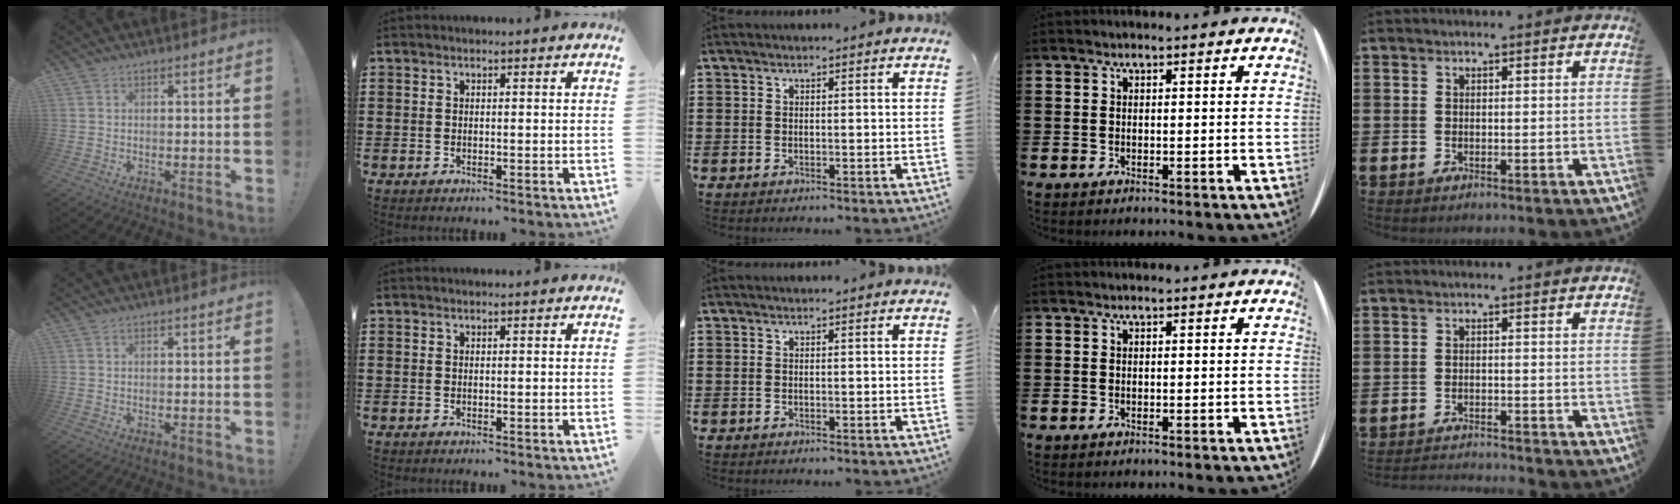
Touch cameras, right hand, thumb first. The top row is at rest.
{"little": {"total": 1.7, "force": [-1.7, -0.1, -0.1], "torque": [-0.003, 0.003, -0.037]}}